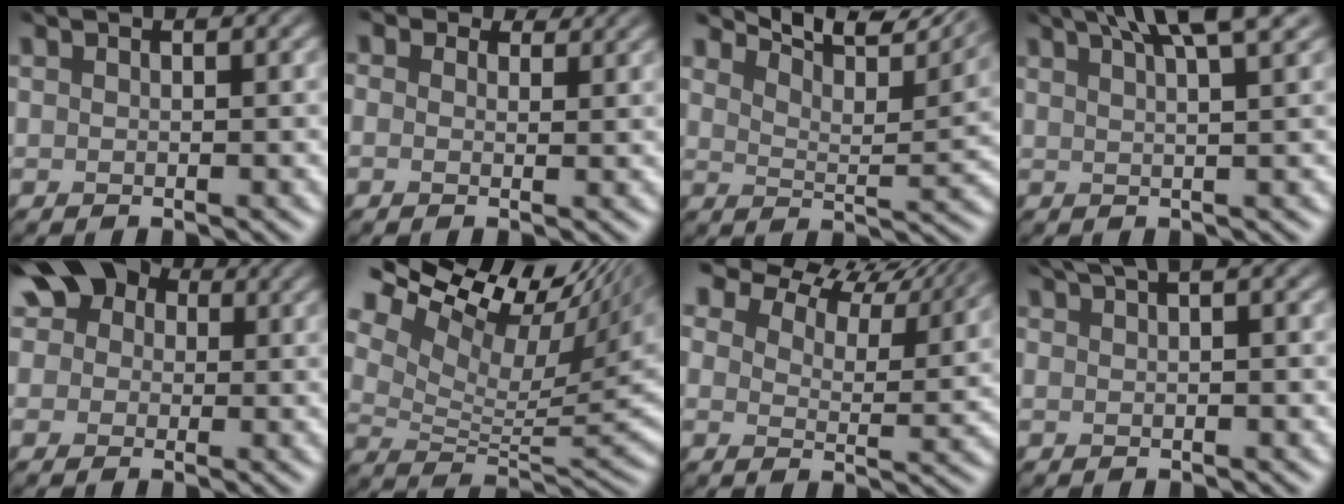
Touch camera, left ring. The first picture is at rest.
{"total": 1.7, "force": [1.5, 0.5, -0.7], "torque": [-0.012, -0.009, 0.026]}
{"total": 6.3, "force": [5.1, 2.1, 3.1], "torque": [-0.065, -0.006, 0.087]}
{"total": 5.9, "force": [3.6, 1.4, 4.4], "torque": [-0.078, 0.008, 0.053]}
{"total": 7.6, "force": [2.9, 5.9, 3.9], "torque": [-0.092, 0.008, 0.038]}
{"total": 13.7, "force": [7.7, 5.6, 9.8], "torque": [-0.186, 0.030, 0.137]}
{"total": 8.8, "force": [7.7, 3.1, 3.0], "torque": [-0.091, 0.001, 0.100]}
{"total": 1.9, "force": [1.3, 0.3, 1.4], "torque": [-0.041, 0.003, 0.035]}